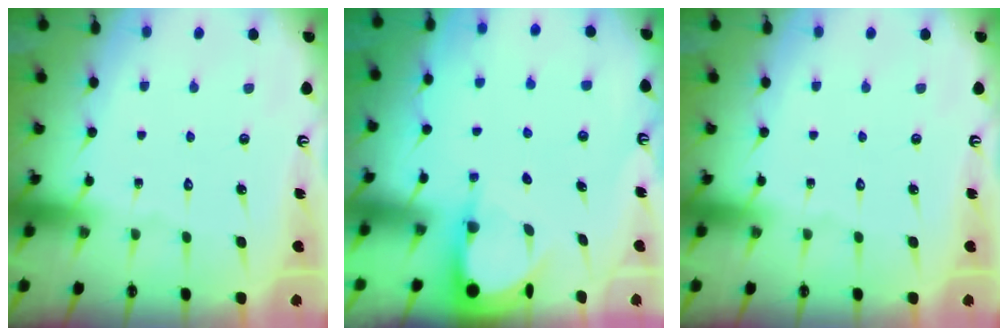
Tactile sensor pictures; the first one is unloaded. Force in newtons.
{"total": 3.9, "press": 3.9, "slide": 0.3}
{"total": 0.0}